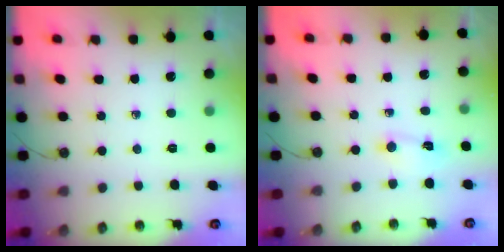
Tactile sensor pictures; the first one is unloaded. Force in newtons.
{"total": 2.2, "press": 2.1, "slide": 0.3}